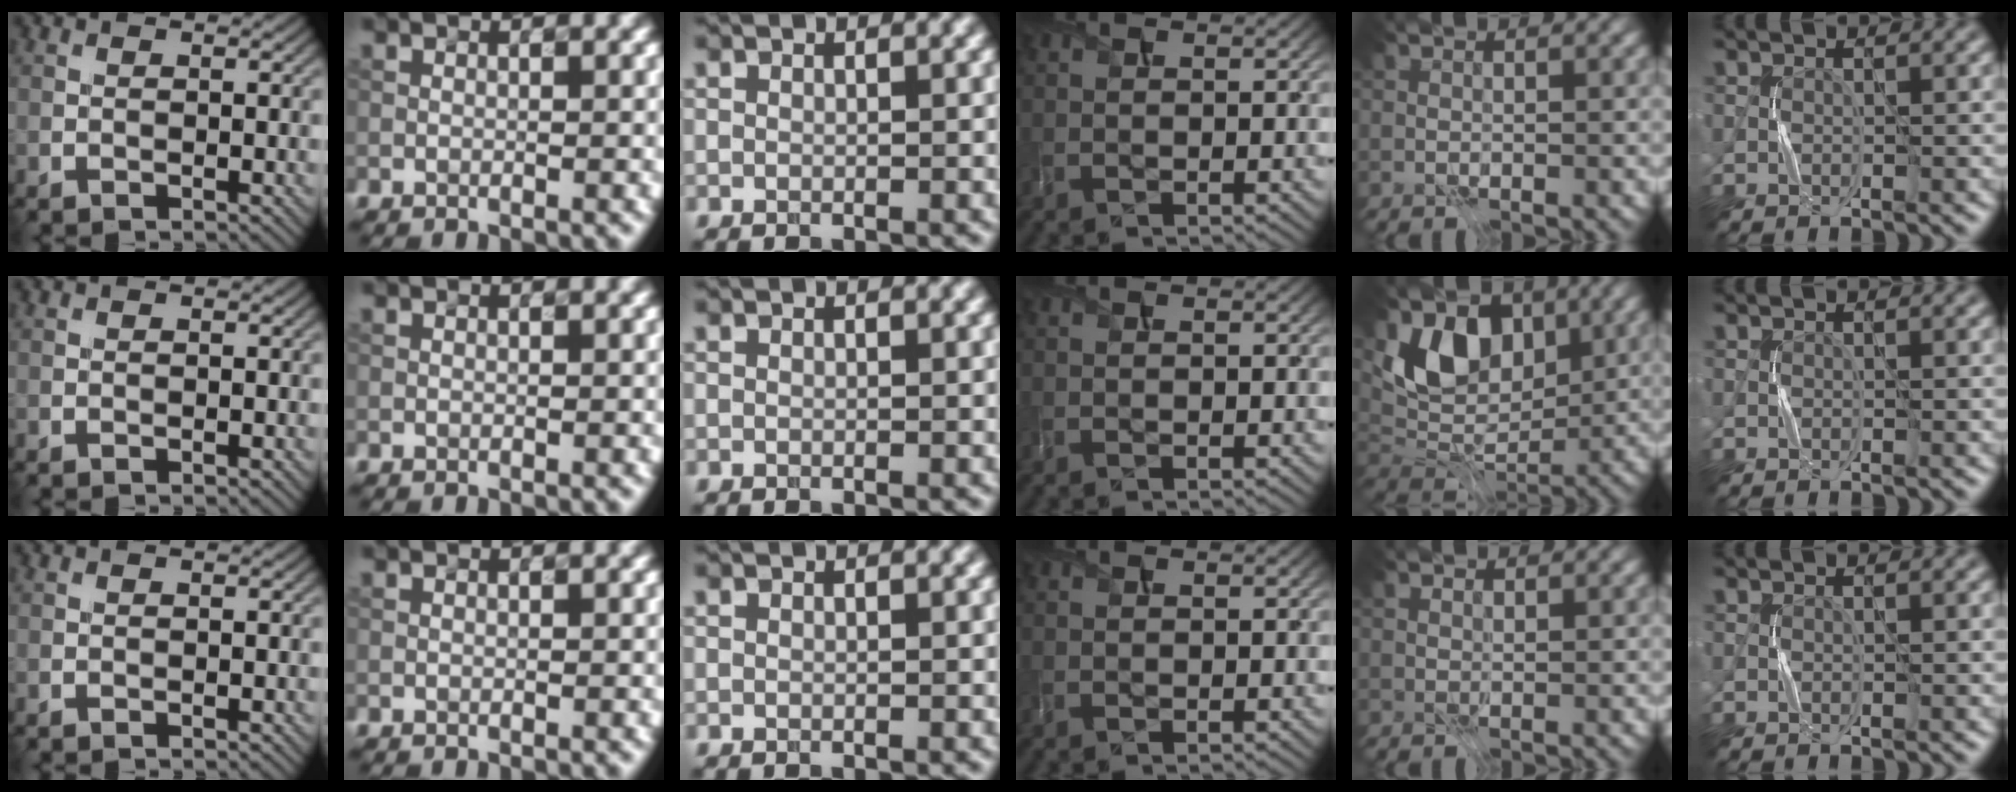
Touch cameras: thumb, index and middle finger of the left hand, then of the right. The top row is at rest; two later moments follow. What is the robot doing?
{"motion": "press", "object": "joystick"}